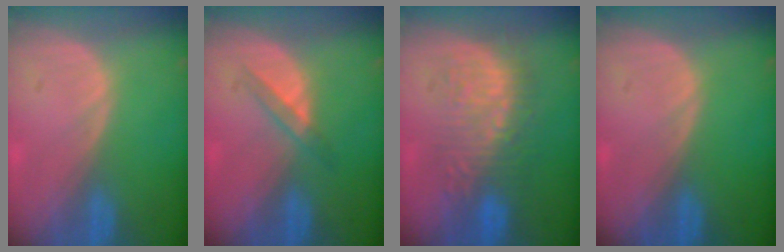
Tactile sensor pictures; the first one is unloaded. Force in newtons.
{"total": 2.6, "press": 2.4, "slide": 1.0}
{"total": 8.7, "press": 8.6, "slide": 1.2}
{"total": 0.0}